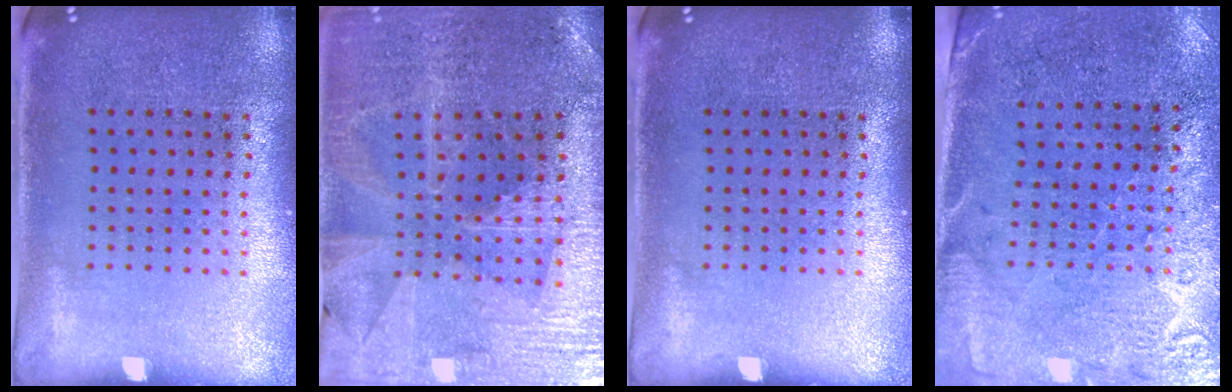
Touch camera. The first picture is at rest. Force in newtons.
{"total": 2.0, "press": 2.0, "slide": 0.3}
{"total": 0.0}
{"total": 2.7, "press": 2.4, "slide": 1.2}